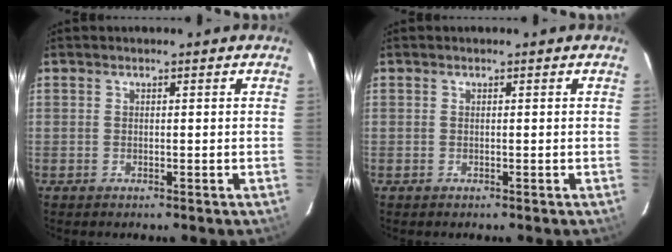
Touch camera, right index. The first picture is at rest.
{"total": 0.0}